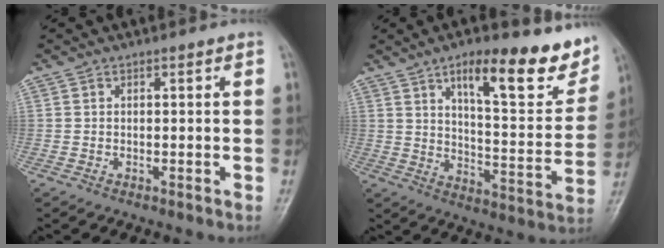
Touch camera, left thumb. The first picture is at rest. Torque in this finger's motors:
{"motor_torque": [0.44, 0.39, 1.50, -1.27, 0.06]}